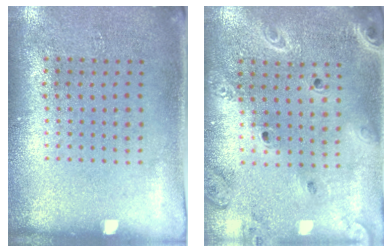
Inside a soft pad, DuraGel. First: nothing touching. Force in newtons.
{"total": 2.3, "press": 2.1, "slide": 0.9}